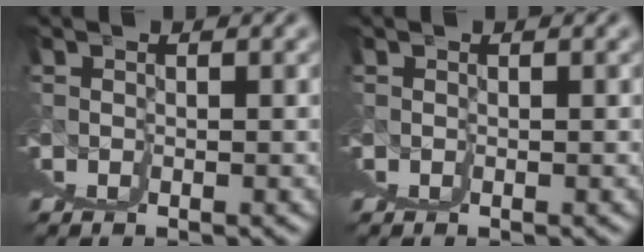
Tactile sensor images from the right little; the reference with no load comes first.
{"total": 0.0}